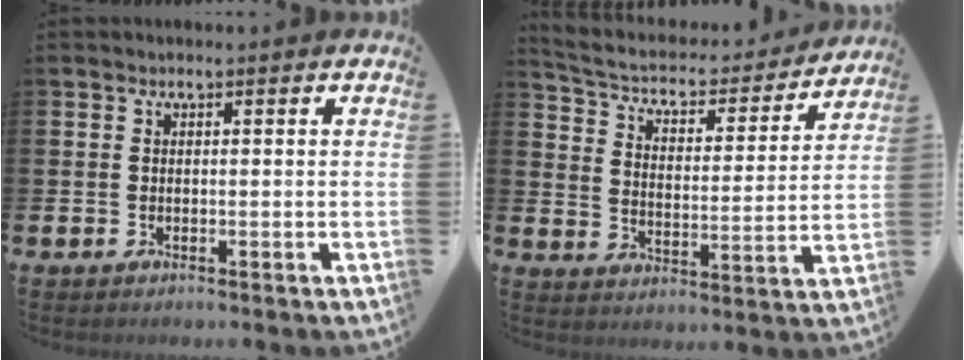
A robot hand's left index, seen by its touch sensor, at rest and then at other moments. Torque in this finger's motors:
{"motor_torque": [0.36, -1.78, 0.20, 0.04]}